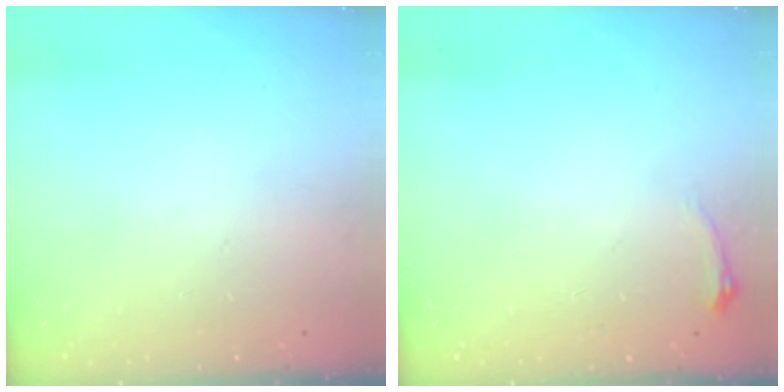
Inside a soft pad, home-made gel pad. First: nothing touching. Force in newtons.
{"total": 4.5, "press": 4.3, "slide": 1.1}